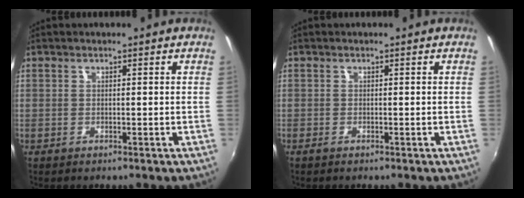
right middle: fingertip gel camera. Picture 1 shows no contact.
{"total": 0.6, "force": [-0.4, 0.1, 0.3], "torque": [-0.007, -0.003, -0.010]}